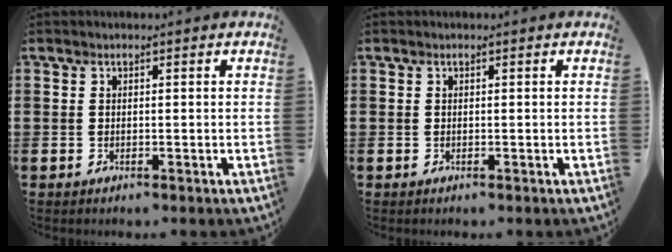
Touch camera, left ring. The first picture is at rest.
{"total": 0.0}